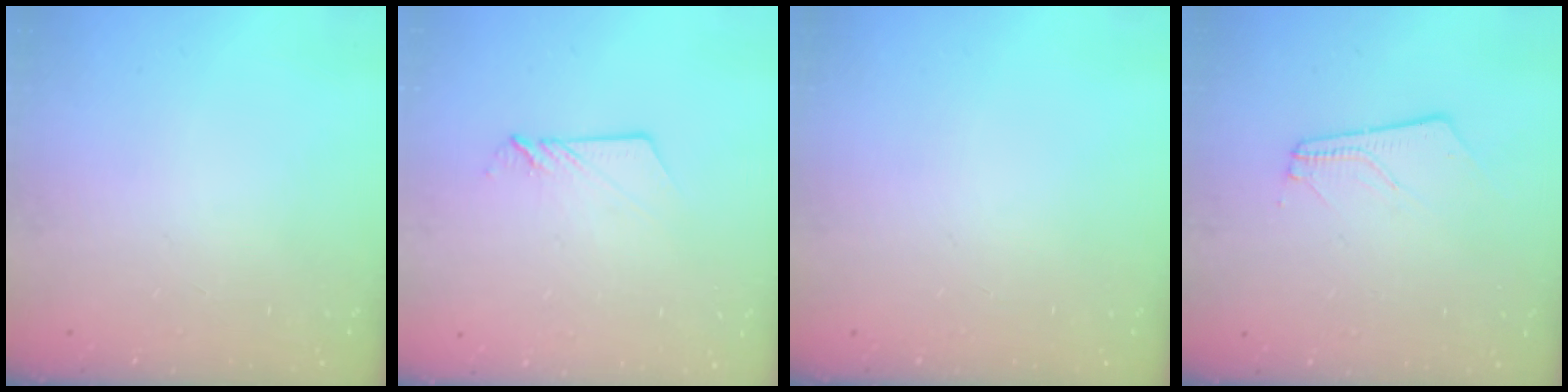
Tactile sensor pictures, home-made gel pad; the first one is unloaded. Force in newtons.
{"total": 4.5, "press": 4.5, "slide": 0.3}
{"total": 0.0}
{"total": 4.9, "press": 4.9, "slide": 0.7}